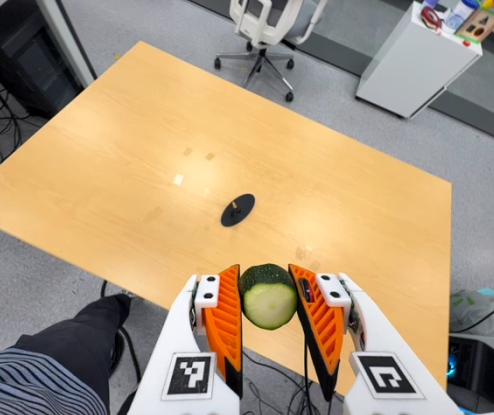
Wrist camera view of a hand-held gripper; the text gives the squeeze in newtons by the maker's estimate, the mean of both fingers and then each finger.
{"total": 10.0, "left": 9.0, "right": 11.0}